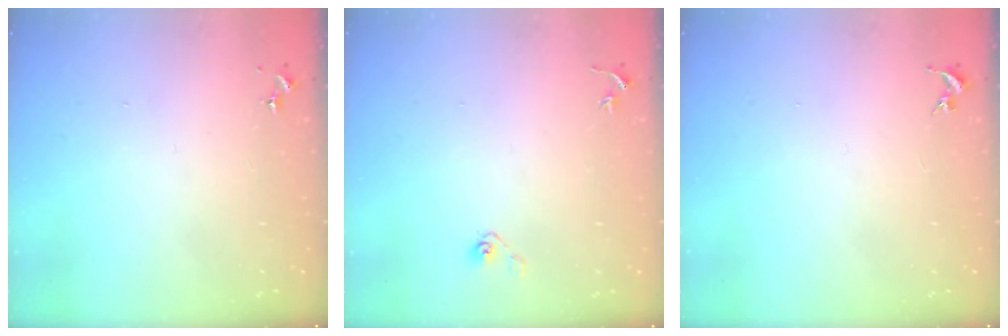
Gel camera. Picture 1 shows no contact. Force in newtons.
{"total": 3.6, "press": 2.9, "slide": 2.0}
{"total": 0.0}